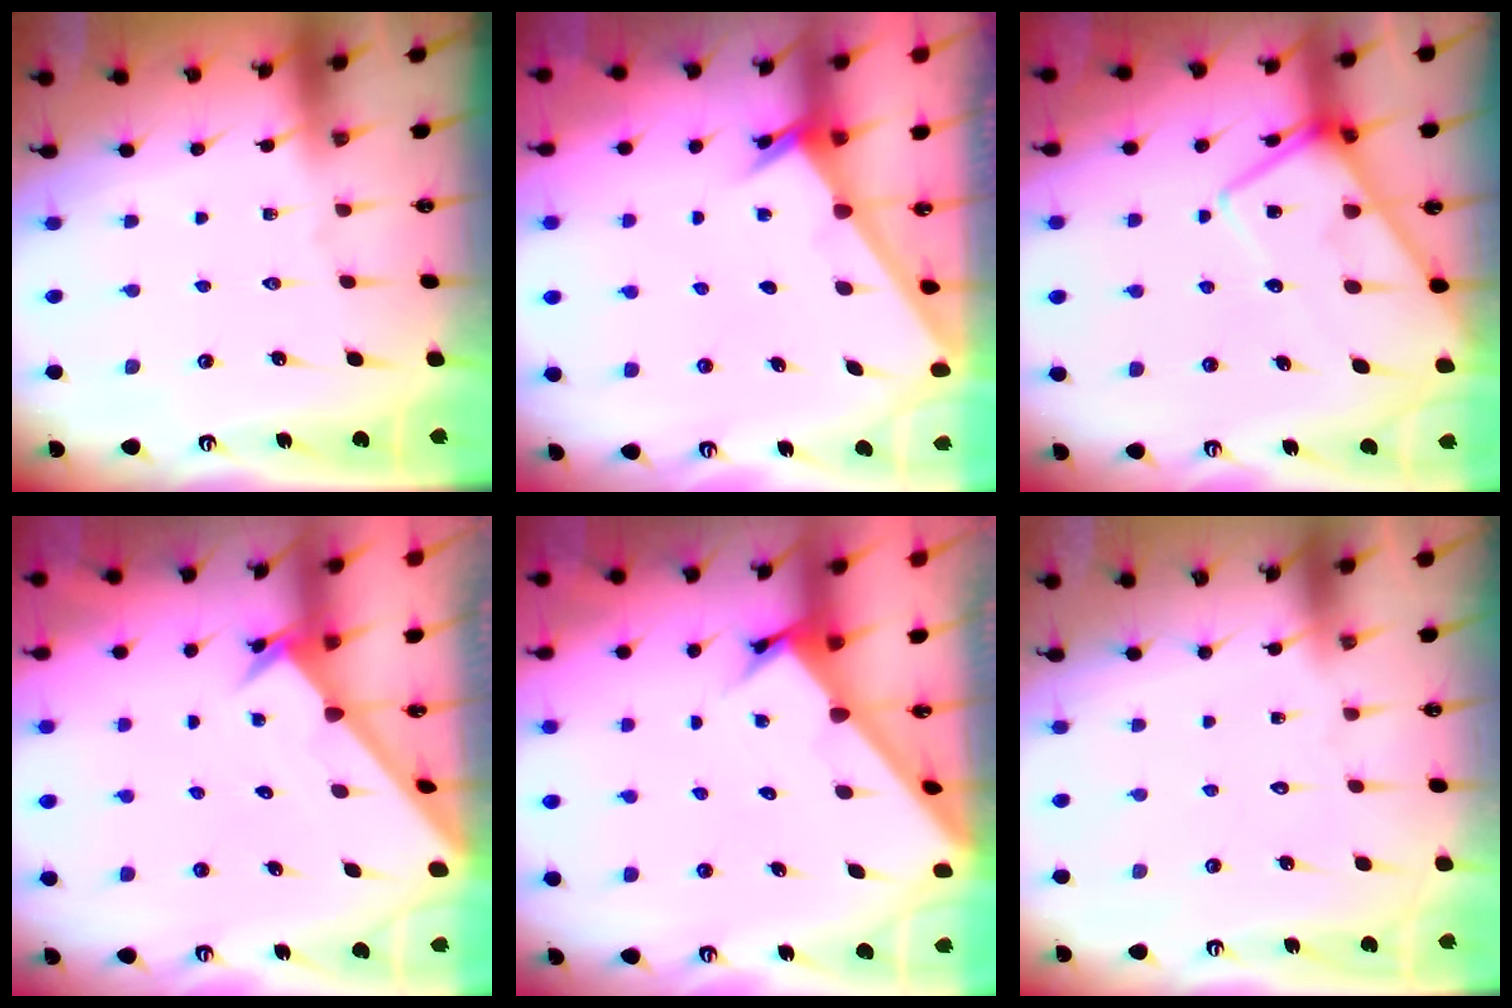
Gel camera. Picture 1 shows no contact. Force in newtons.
{"total": 2.6, "press": 2.6, "slide": 0.2}
{"total": 13.2, "press": 13.2, "slide": 1.4}
{"total": 2.6, "press": 2.6, "slide": 0.2}
{"total": 3.9, "press": 3.9, "slide": 0.1}
{"total": 1.6, "press": 1.6, "slide": 0.0}